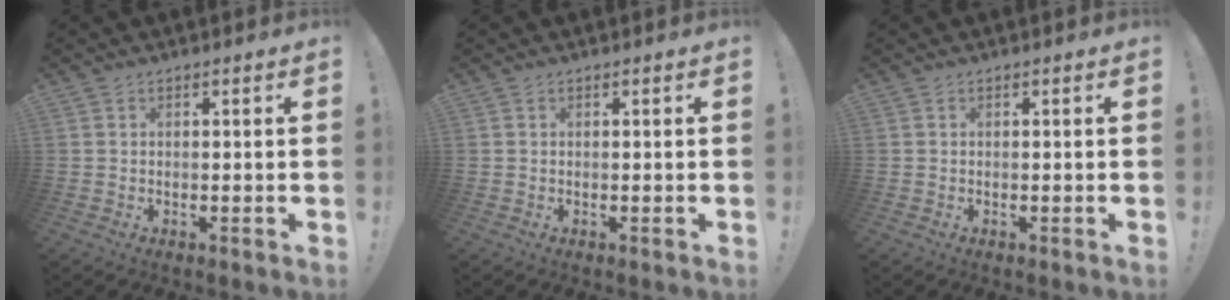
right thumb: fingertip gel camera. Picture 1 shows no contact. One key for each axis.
{"total": 0.0}
{"total": 0.0}